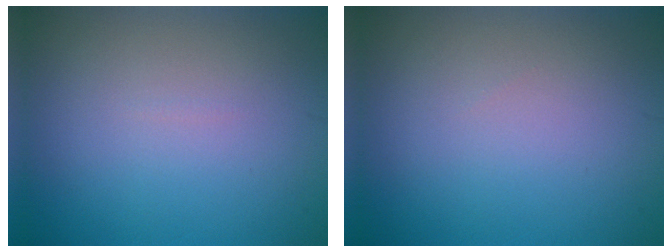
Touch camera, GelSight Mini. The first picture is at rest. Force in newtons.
{"total": 0.0}